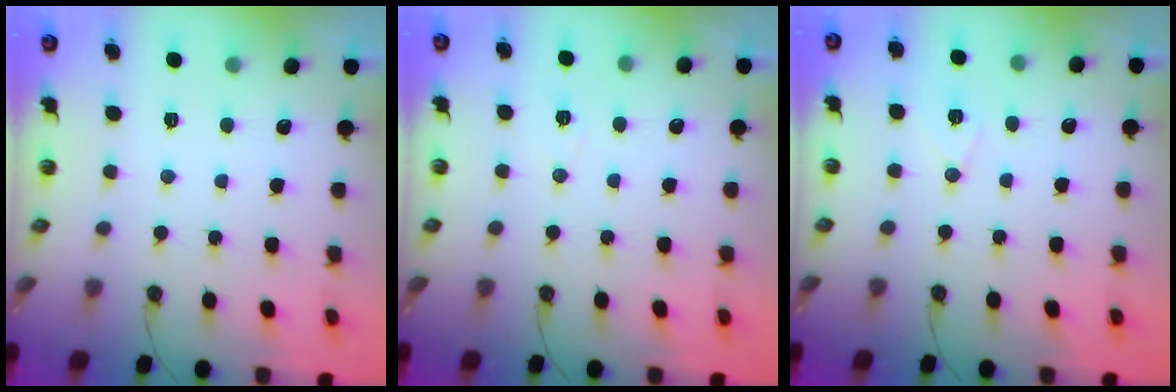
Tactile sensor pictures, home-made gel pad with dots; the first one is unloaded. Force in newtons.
{"total": 5.4, "press": 3.2, "slide": 4.4}
{"total": 7.2, "press": 5.7, "slide": 4.5}